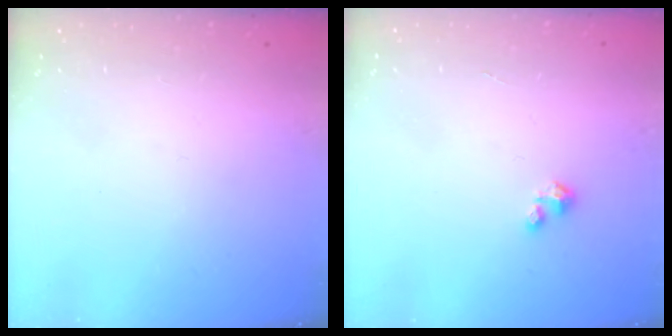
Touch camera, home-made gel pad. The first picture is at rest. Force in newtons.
{"total": 1.2, "press": 1.2, "slide": 0.2}